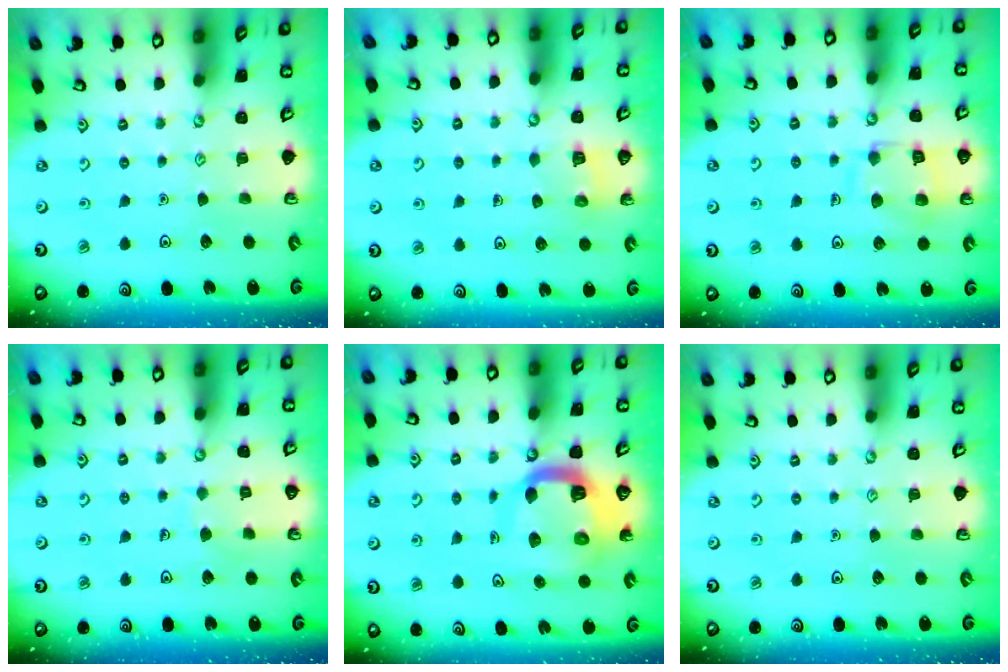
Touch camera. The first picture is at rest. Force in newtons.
{"total": 2.2, "press": 2.2, "slide": 0.1}
{"total": 12.4, "press": 12.4, "slide": 1.2}
{"total": 5.5, "press": 5.5, "slide": 0.3}
{"total": 12.5, "press": 12.4, "slide": 1.5}
{"total": 0.0}